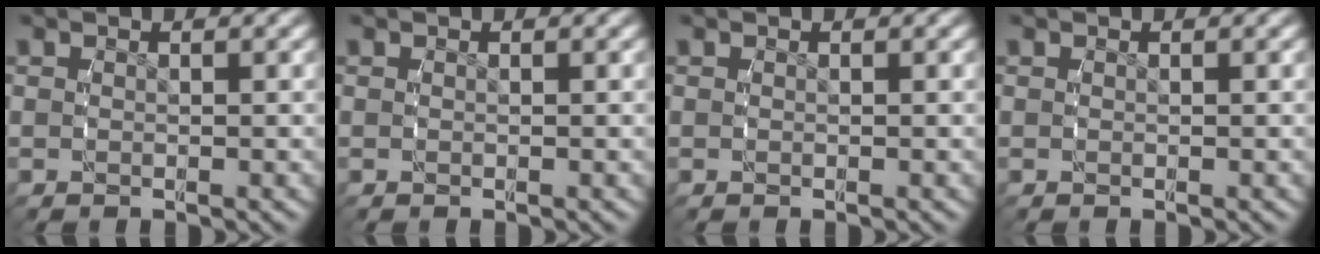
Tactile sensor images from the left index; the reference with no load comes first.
{"total": 0.0}
{"total": 0.0}
{"total": 0.0}